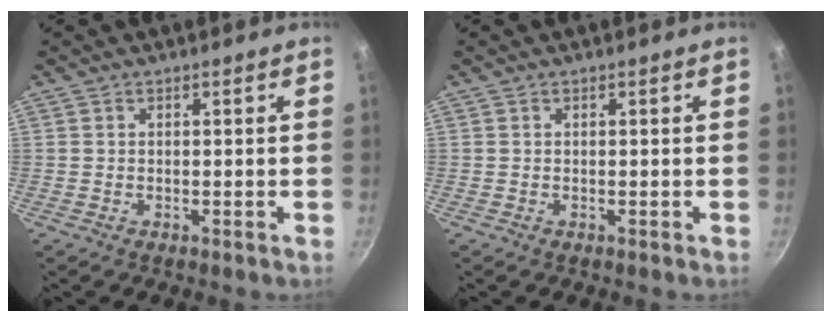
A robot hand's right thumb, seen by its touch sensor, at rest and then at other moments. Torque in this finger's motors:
{"motor_torque": [0.00, 0.00, 0.05, -0.05, 0.02]}